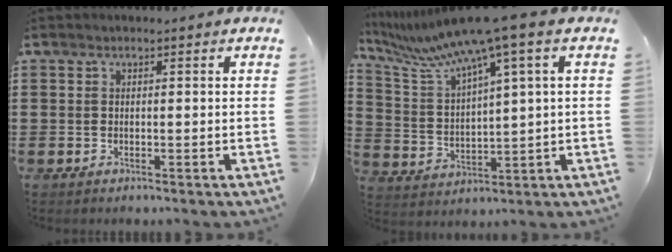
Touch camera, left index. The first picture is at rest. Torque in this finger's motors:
{"motor_torque": [1.65, -0.50, 0.61, 0.21]}